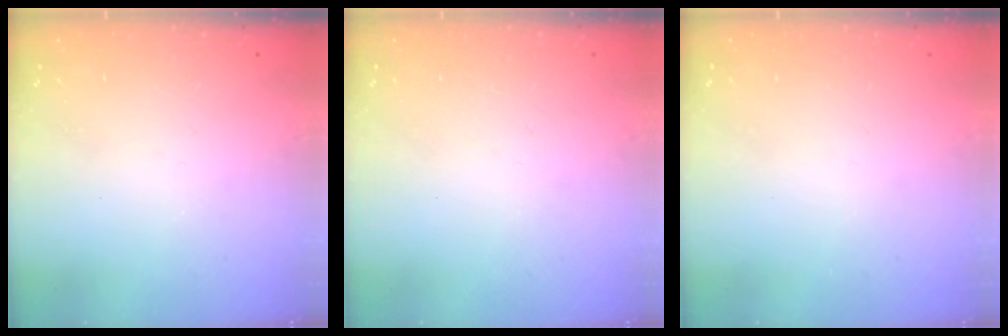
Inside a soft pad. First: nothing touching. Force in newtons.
{"total": 0.0}
{"total": 0.0}